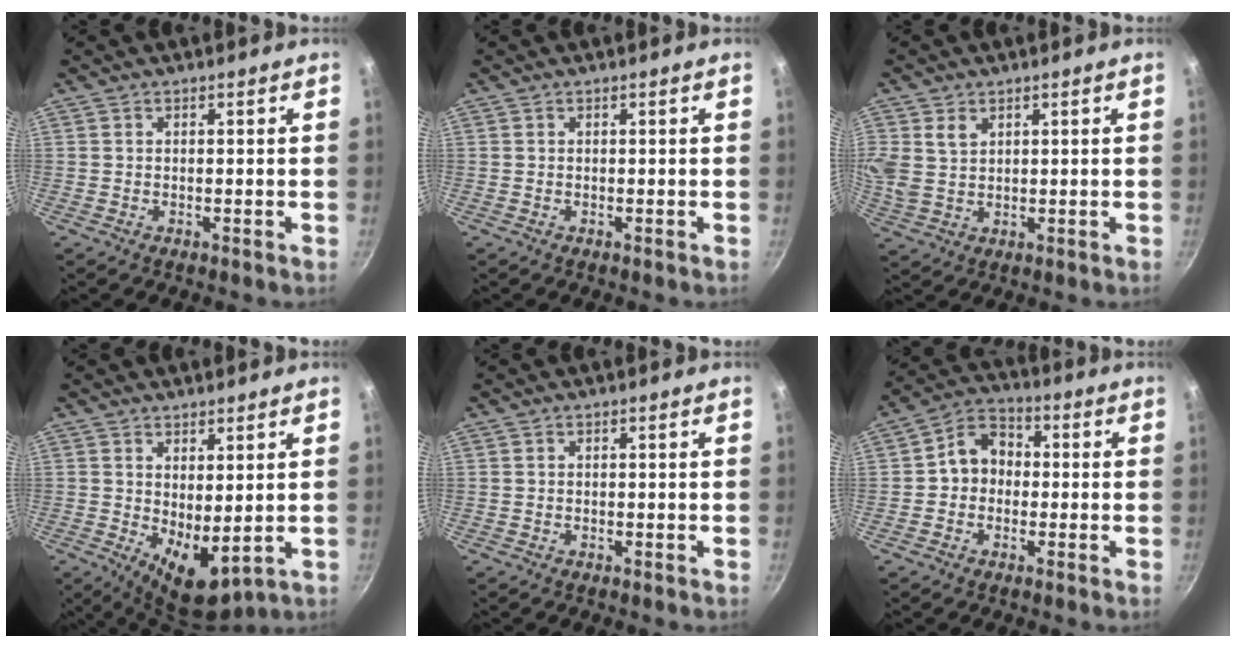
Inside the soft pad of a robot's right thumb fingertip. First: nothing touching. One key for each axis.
{"total": 0.0}
{"total": 7.7, "fx": 2.9, "fy": 5.7, "fz": 4.3, "tx": -0.089, "ty": -0.001, "tz": 0.064}
{"total": 7.9, "fx": 1.3, "fy": 3.7, "fz": 6.8, "tx": -0.088, "ty": -0.034, "tz": 0.035}
{"total": 0.0}
{"total": 7.6, "fx": -0.3, "fy": 6.4, "fz": 4.1, "tx": -0.033, "ty": 0.024, "tz": -0.023}